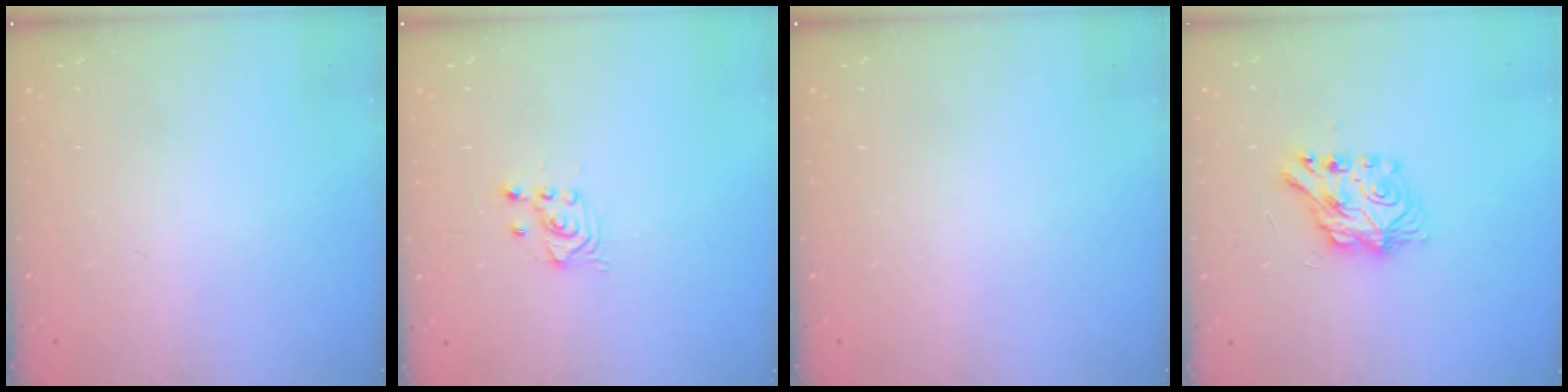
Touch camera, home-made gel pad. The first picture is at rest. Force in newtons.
{"total": 2.6, "press": 2.6, "slide": 0.1}
{"total": 0.0}
{"total": 7.1, "press": 7.1, "slide": 0.3}